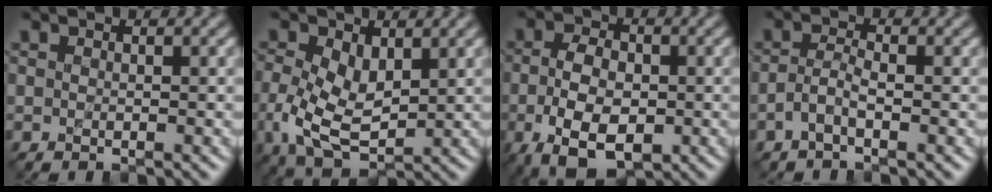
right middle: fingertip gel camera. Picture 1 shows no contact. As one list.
[{"total": 5.5, "force": [0.1, 3.4, 4.4], "torque": [-0.106, -0.004, 0.005]}, {"total": 7.8, "force": [-2.3, 4.8, 5.7], "torque": [-0.113, -0.014, -0.040]}, {"total": 1.4, "force": [-0.8, 0.3, 1.0], "torque": [-0.028, 0.008, -0.023]}]